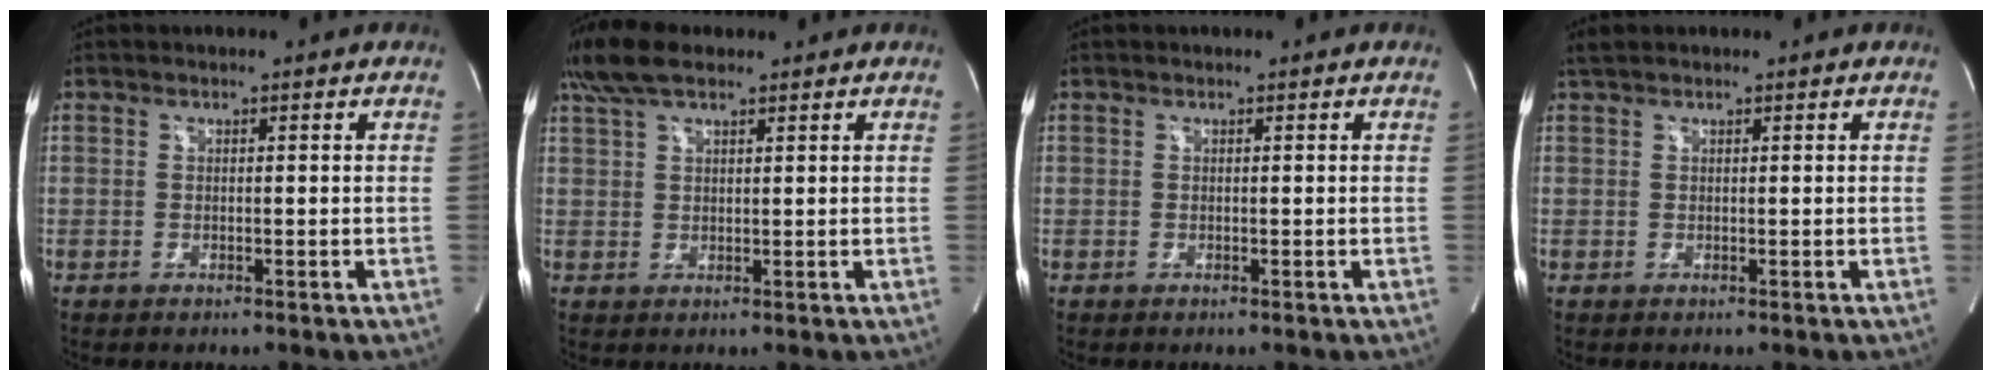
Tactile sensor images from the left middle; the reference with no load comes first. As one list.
[{"total": 6.6, "force": [5.0, 2.1, 3.8], "torque": [-0.088, 0.027, 0.099]}, {"total": 0.0}, {"total": 1.3, "force": [1.2, 0.2, 0.5], "torque": [-0.019, 0.017, 0.027]}]